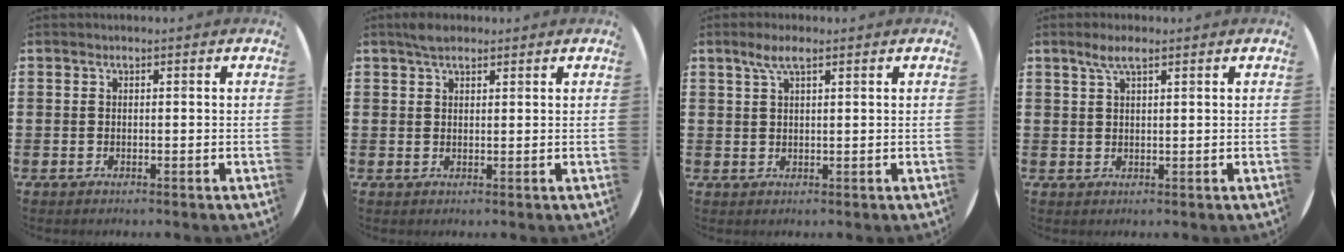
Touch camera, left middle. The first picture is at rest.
{"total": 2.3, "force": [1.9, 0.9, 1.0], "torque": [-0.014, 0.004, 0.033]}
{"total": 3.2, "force": [2.0, 0.7, 2.4], "torque": [-0.049, 0.008, 0.033]}
{"total": 2.9, "force": [1.9, 0.6, 2.1], "torque": [-0.043, 0.007, 0.033]}